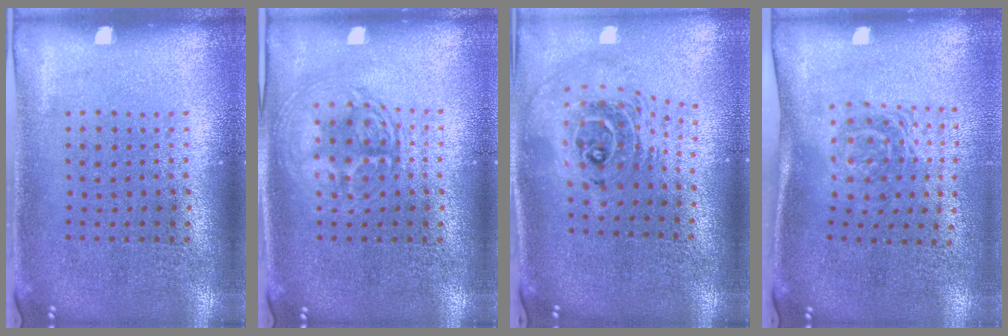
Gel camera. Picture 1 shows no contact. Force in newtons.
{"total": 1.7, "press": 1.7, "slide": 0.3}
{"total": 2.4, "press": 1.8, "slide": 1.6}
{"total": 1.6, "press": 1.2, "slide": 1.2}